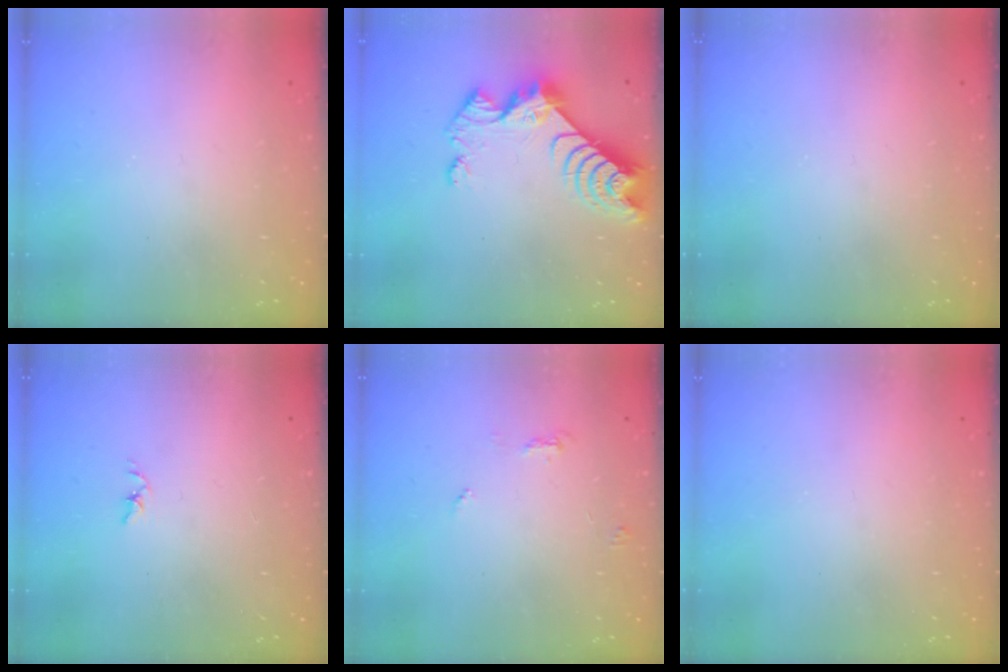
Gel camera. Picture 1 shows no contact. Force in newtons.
{"total": 9.0, "press": 9.0, "slide": 0.8}
{"total": 0.0}
{"total": 1.8, "press": 1.7, "slide": 0.3}
{"total": 5.6, "press": 5.6, "slide": 0.4}
{"total": 0.0}